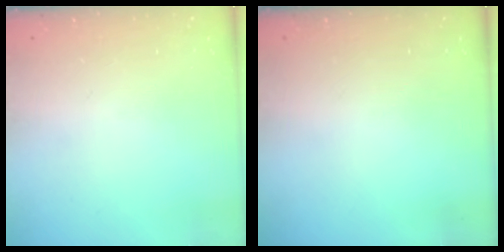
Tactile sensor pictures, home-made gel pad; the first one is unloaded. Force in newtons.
{"total": 0.0}